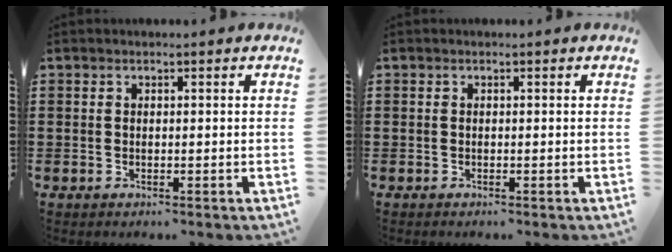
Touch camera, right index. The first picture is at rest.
{"total": 0.0}